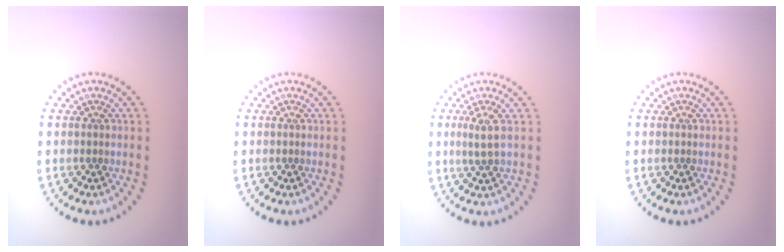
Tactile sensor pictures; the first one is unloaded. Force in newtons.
{"total": 0.0}
{"total": 1.7, "press": 1.3, "slide": 1.0}
{"total": 0.0}